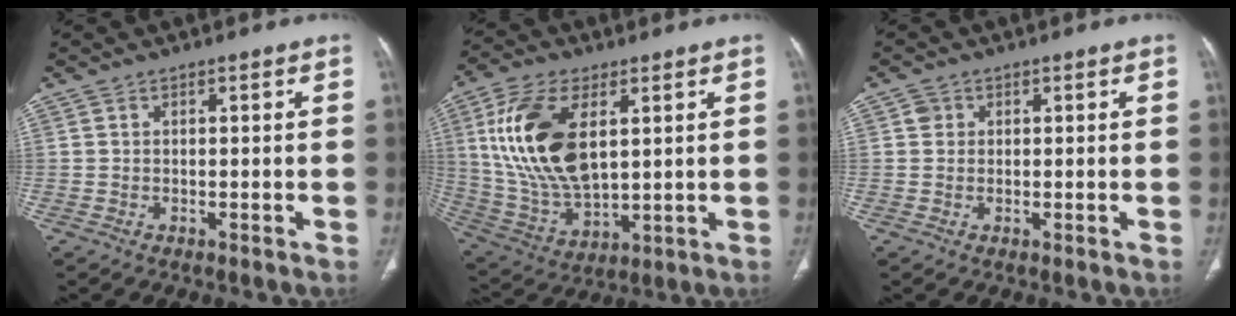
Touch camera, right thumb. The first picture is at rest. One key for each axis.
{"total": 18.7, "fx": 4.9, "fy": 9.9, "fz": 15.1, "tx": -0.299, "ty": -0.017, "tz": 0.101}
{"total": 1.6, "fx": 0.5, "fy": 1.4, "fz": 0.4, "tx": 0.002, "ty": 0.001, "tz": 0.004}